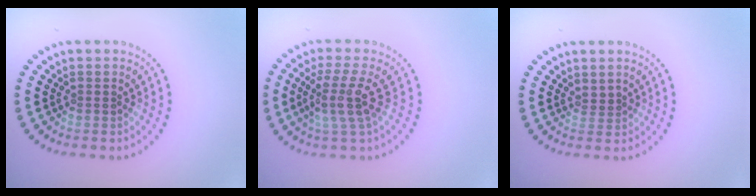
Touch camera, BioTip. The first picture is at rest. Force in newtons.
{"total": 3.7, "press": 2.8, "slide": 2.5}
{"total": 0.7, "press": 0.3, "slide": 0.6}